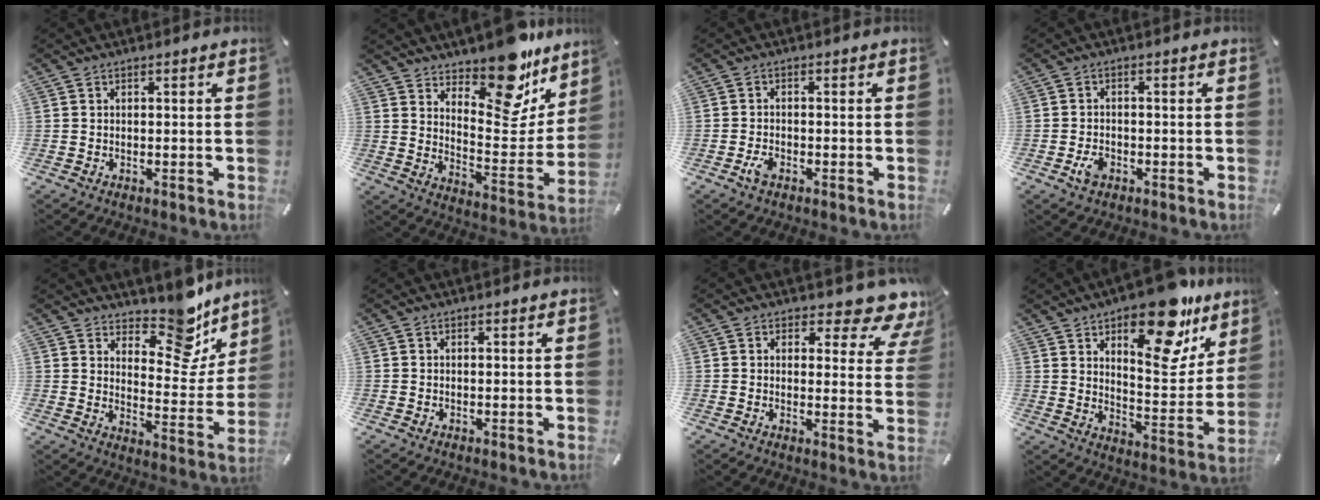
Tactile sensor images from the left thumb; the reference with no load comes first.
{"total": 16.8, "force": [14.2, 6.3, 6.5], "torque": [-0.075, -0.132, 0.239]}
{"total": 2.3, "force": [-1.3, 1.1, 1.5], "torque": [-0.042, -0.002, -0.027]}
{"total": 3.0, "force": [-1.3, 2.0, 1.7], "torque": [-0.045, 0.000, -0.027]}
{"total": 14.1, "force": [11.6, 6.1, 5.3], "torque": [-0.058, -0.110, 0.200]}
{"total": 0.0}
{"total": 7.5, "force": [5.7, 3.1, 3.7], "torque": [-0.035, -0.049, 0.092]}
{"total": 19.8, "force": [13.7, 8.2, 11.8], "torque": [-0.147, -0.097, 0.223]}